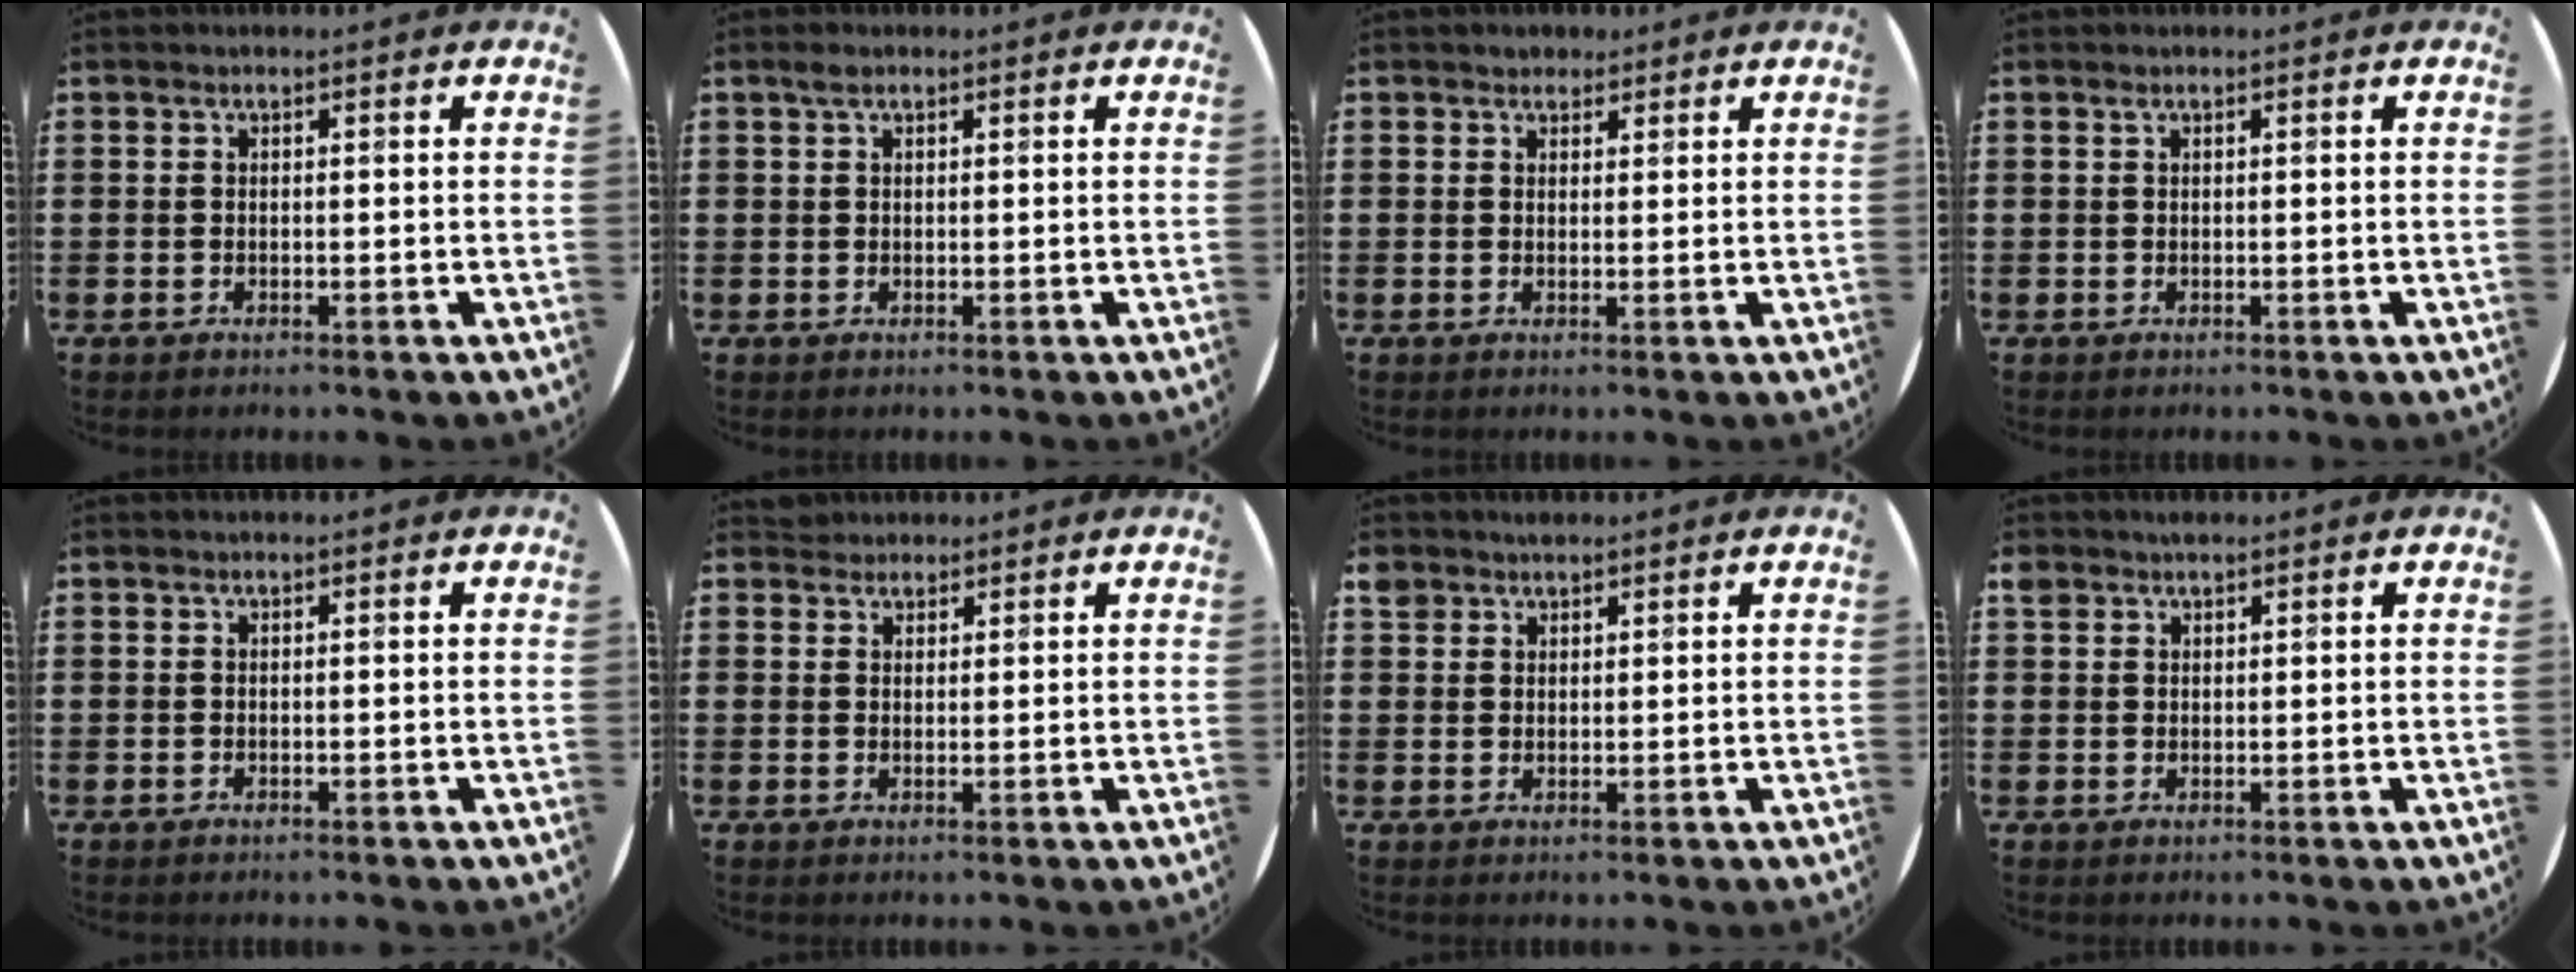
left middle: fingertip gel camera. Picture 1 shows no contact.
{"total": 1.0, "force": [0.7, 0.7, 0.4], "torque": [-0.003, 0.002, 0.011]}
{"total": 1.5, "force": [1.3, 0.6, 0.0], "torque": [0.006, 0.000, 0.024]}
{"total": 0.0}
{"total": 0.0}
{"total": 1.8, "force": [1.7, 0.7, -0.2], "torque": [0.000, 0.005, 0.034]}
{"total": 2.1, "force": [1.8, 1.1, 0.1], "torque": [0.003, 0.001, 0.034]}
{"total": 1.2, "force": [1.1, 0.6, 0.2], "torque": [-0.005, 0.003, 0.021]}